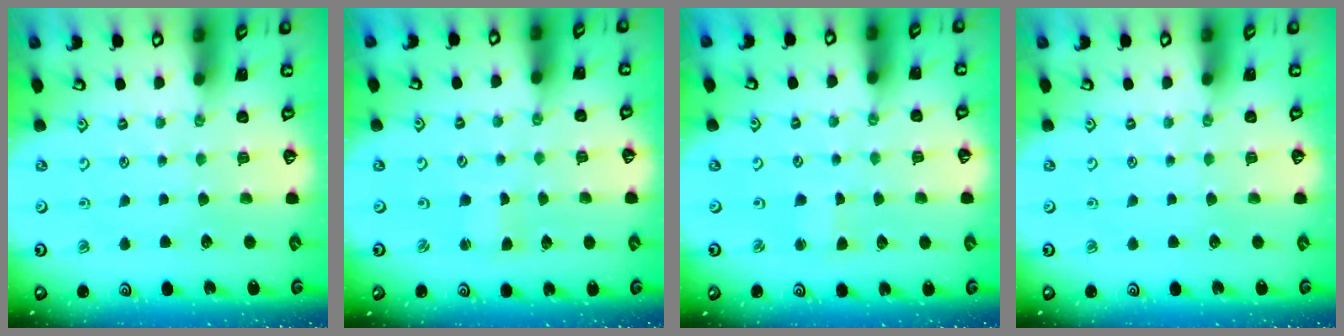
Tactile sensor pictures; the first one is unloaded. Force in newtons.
{"total": 1.0, "press": 1.0, "slide": 0.0}
{"total": 1.4, "press": 1.4, "slide": 0.3}
{"total": 0.0}